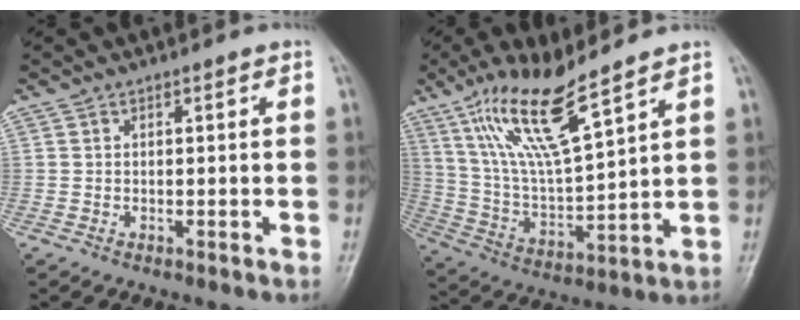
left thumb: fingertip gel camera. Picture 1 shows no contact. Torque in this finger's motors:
{"motor_torque": [0.25, 0.30, 1.51, -1.26, 0.48]}